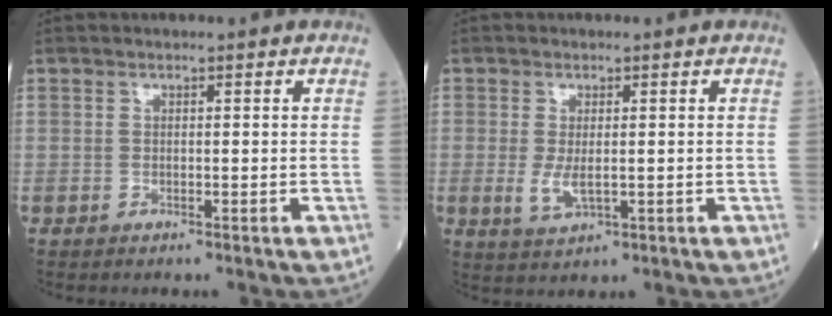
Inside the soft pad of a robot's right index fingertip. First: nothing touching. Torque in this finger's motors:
{"motor_torque": [-0.42, -0.45, -0.23, -0.06]}